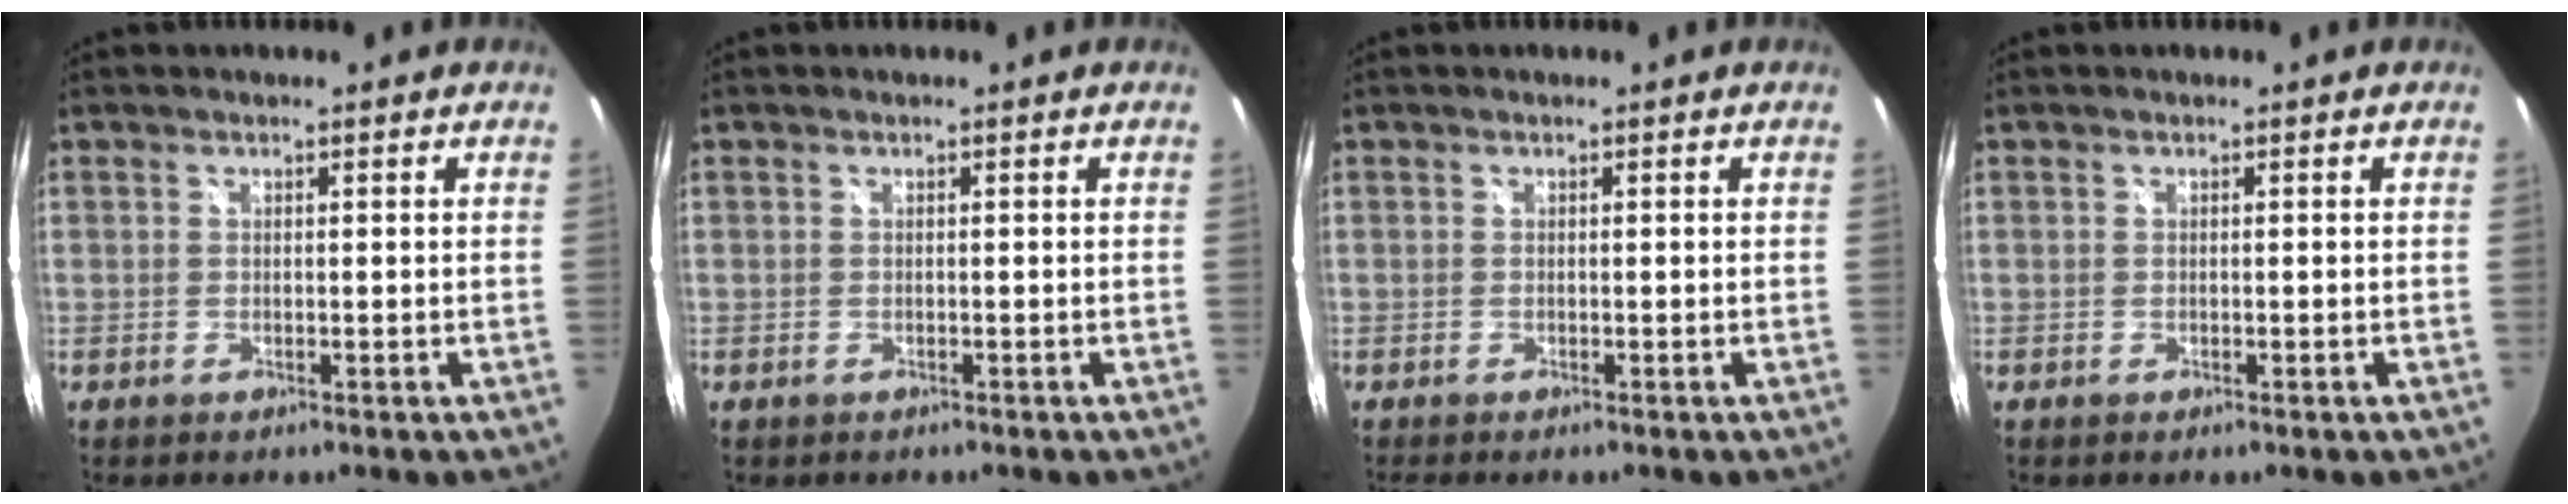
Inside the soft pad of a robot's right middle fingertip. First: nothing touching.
{"total": 0.5, "force": [-0.3, 0.4, 0.0], "torque": [-0.002, -0.003, -0.004]}
{"total": 0.5, "force": [-0.4, 0.0, 0.3], "torque": [-0.007, -0.001, -0.007]}
{"total": 0.0}